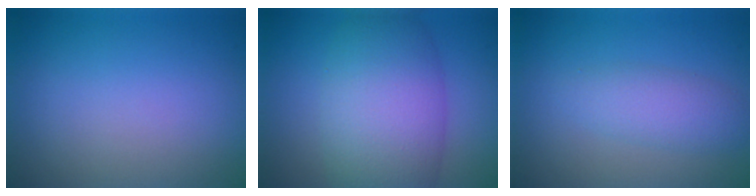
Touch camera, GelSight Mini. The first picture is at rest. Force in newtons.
{"total": 9.2, "press": 9.2, "slide": 0.2}
{"total": 2.8, "press": 2.8, "slide": 0.1}